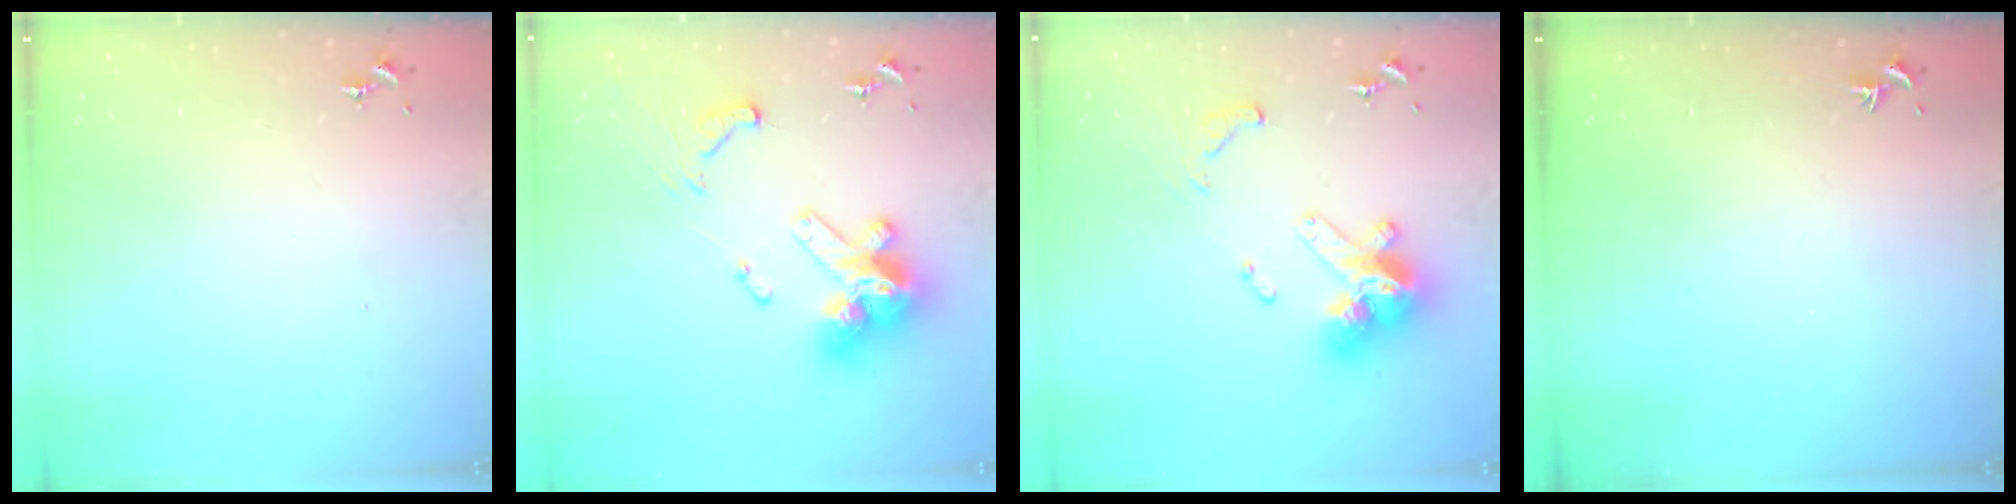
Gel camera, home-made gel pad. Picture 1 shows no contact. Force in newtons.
{"total": 18.7, "press": 18.6, "slide": 2.3}
{"total": 17.4, "press": 17.3, "slide": 2.2}
{"total": 0.0}